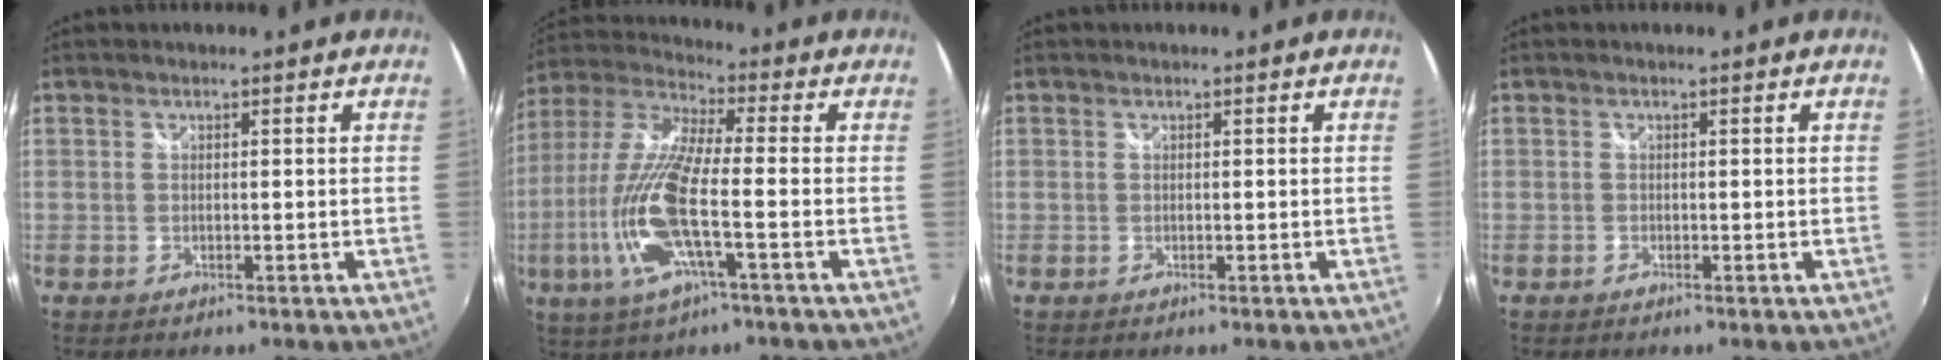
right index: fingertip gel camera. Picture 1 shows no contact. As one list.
[{"total": 16.2, "force": [-4.5, 3.0, 15.3], "torque": [-0.325, -0.014, -0.092]}, {"total": 0.0}, {"total": 0.0}]